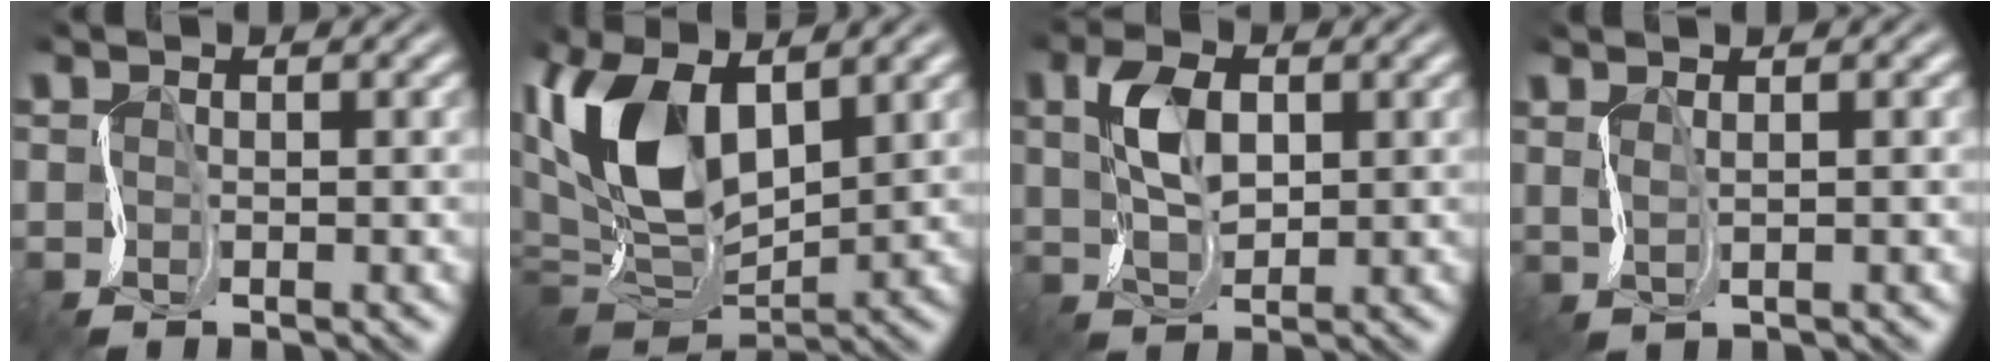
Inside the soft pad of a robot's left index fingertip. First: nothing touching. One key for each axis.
{"total": 9.2, "fx": 2.4, "fy": 4.8, "fz": 7.4, "tx": -0.172, "ty": 0.009, "tz": 0.033}
{"total": 3.9, "fx": 1.4, "fy": 2.2, "fz": 2.9, "tx": -0.070, "ty": 0.010, "tz": 0.024}
{"total": 1.6, "fx": 1.0, "fy": 0.4, "fz": 1.2, "tx": -0.021, "ty": 0.005, "tz": 0.009}